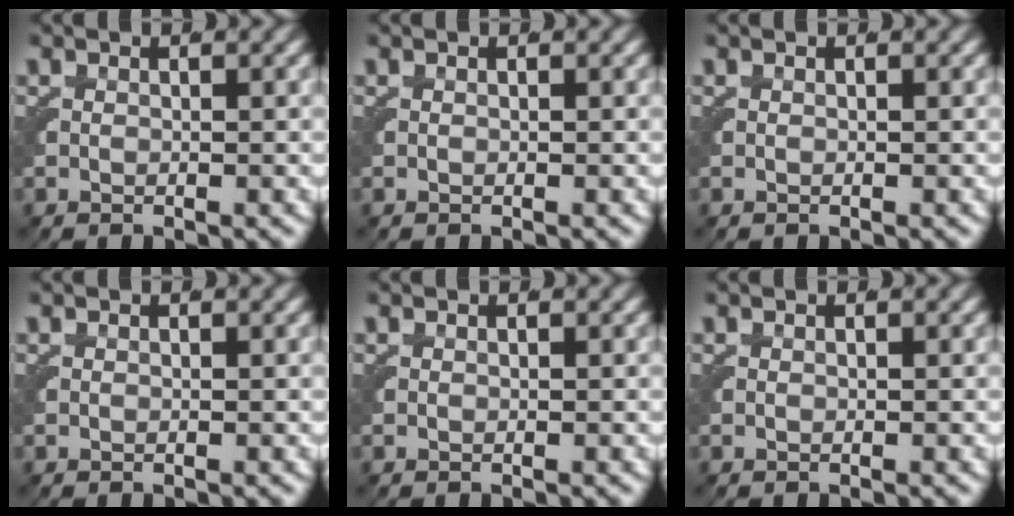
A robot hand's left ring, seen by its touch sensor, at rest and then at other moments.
{"total": 0.0}
{"total": 0.0}
{"total": 0.0}
{"total": 0.0}
{"total": 0.0}